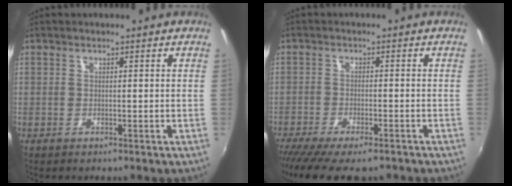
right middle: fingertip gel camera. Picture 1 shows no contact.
{"total": 11.6, "force": [-9.3, 2.8, 6.3], "torque": [-0.140, -0.042, -0.152]}